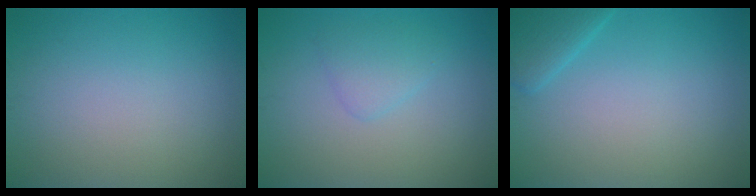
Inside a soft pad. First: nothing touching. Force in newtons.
{"total": 1.8, "press": 1.8, "slide": 0.1}
{"total": 2.3, "press": 2.3, "slide": 0.2}